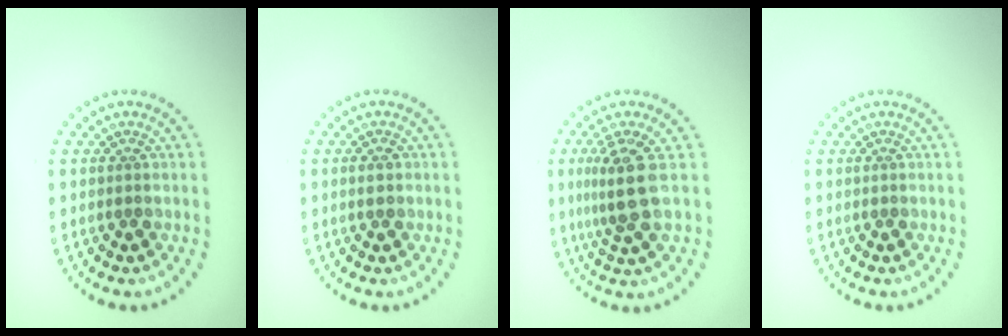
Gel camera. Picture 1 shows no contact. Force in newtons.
{"total": 1.0, "press": 1.0, "slide": 0.0}
{"total": 4.0, "press": 3.5, "slide": 1.9}
{"total": 0.0}